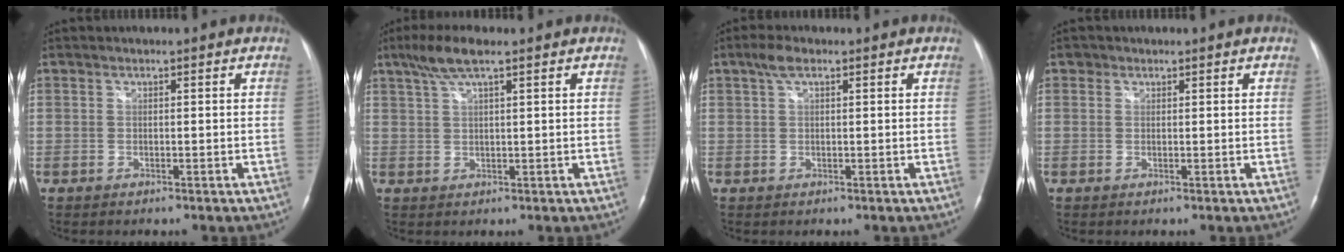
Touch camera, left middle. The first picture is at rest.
{"total": 5.0, "force": [3.3, 0.5, 3.7], "torque": [-0.082, 0.015, 0.066]}
{"total": 2.5, "force": [1.5, 0.9, 1.9], "torque": [-0.042, 0.015, 0.030]}
{"total": 0.9, "force": [0.5, 0.7, 0.0], "torque": [0.005, 0.001, 0.005]}